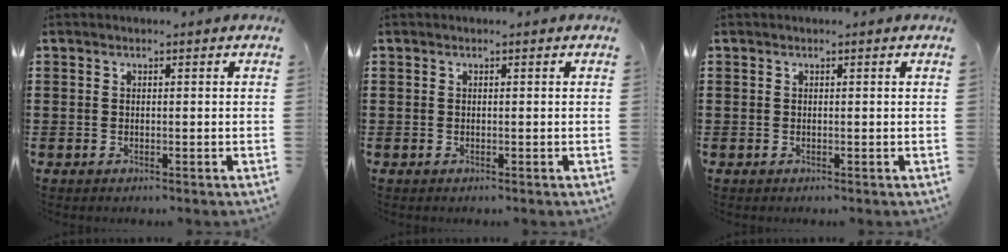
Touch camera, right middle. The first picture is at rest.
{"total": 0.0}
{"total": 0.0}